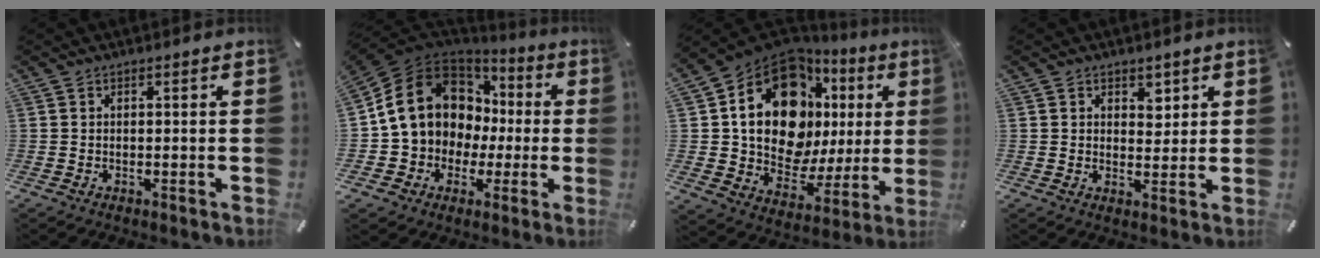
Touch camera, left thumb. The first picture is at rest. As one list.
[{"total": 15.5, "force": [2.6, 13.3, 7.4], "torque": [-0.147, -0.009, 0.059]}, {"total": 21.7, "force": [8.1, 13.7, 14.8], "torque": [-0.265, -0.057, 0.133]}, {"total": 3.5, "force": [2.0, 2.6, 1.1], "torque": [0.005, -0.009, 0.028]}]